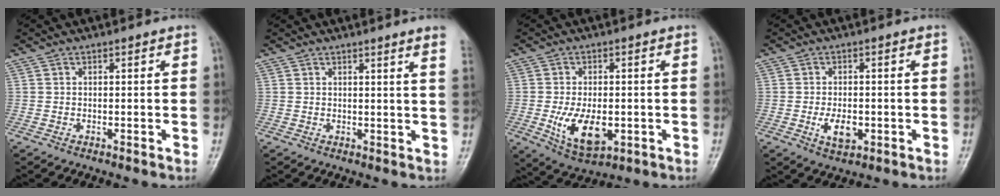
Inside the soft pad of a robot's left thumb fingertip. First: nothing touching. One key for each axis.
{"total": 4.7, "fx": 3.4, "fy": -0.8, "fz": 3.2, "tx": -0.040, "ty": -0.015, "tz": 0.031}
{"total": 9.7, "fx": -2.1, "fy": 5.3, "fz": 7.9, "tx": -0.133, "ty": -0.007, "tz": -0.024}
{"total": 4.8, "fx": -1.3, "fy": 2.7, "fz": 3.8, "tx": -0.062, "ty": -0.001, "tz": -0.017}